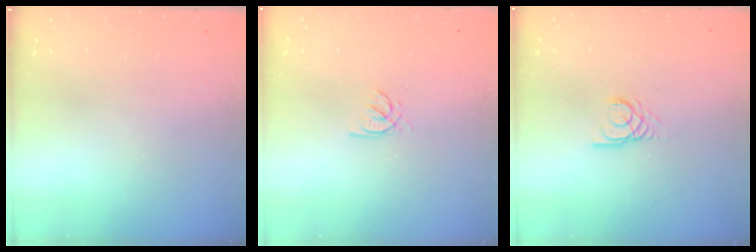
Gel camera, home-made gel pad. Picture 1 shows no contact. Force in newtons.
{"total": 1.9, "press": 1.8, "slide": 0.4}
{"total": 2.7, "press": 2.7, "slide": 0.2}